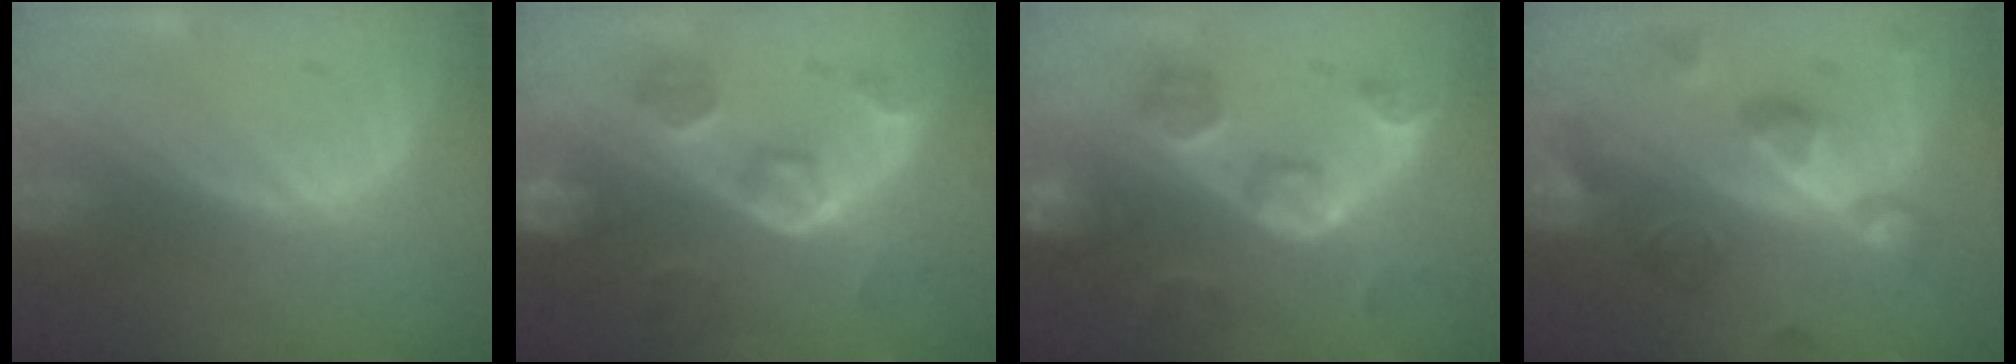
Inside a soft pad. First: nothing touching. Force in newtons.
{"total": 8.6, "press": 7.7, "slide": 3.9}
{"total": 8.7, "press": 7.9, "slide": 3.7}
{"total": 8.5, "press": 8.2, "slide": 2.0}